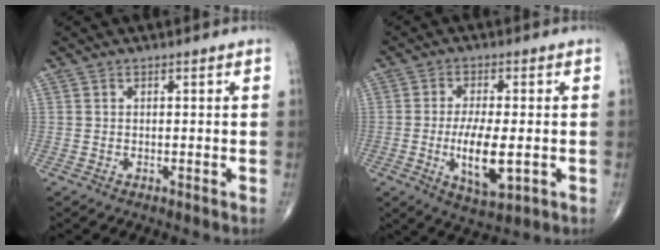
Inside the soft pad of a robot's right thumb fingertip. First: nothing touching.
{"total": 9.9, "force": [-1.8, 3.7, 9.0], "torque": [-0.161, -0.012, -0.026]}